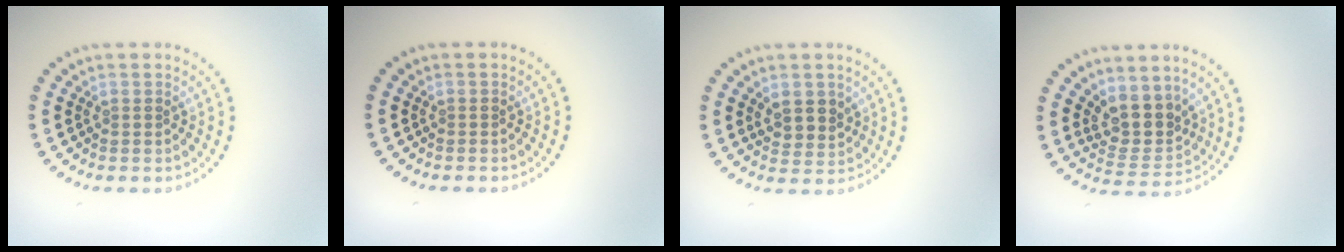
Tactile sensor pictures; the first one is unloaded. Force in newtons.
{"total": 0.0}
{"total": 2.5, "press": 2.4, "slide": 0.9}
{"total": 3.8, "press": 3.1, "slide": 2.2}